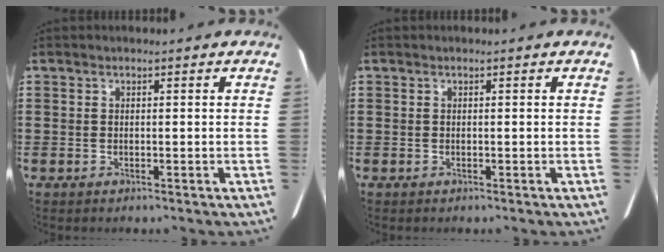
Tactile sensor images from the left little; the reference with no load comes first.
{"total": 0.0}